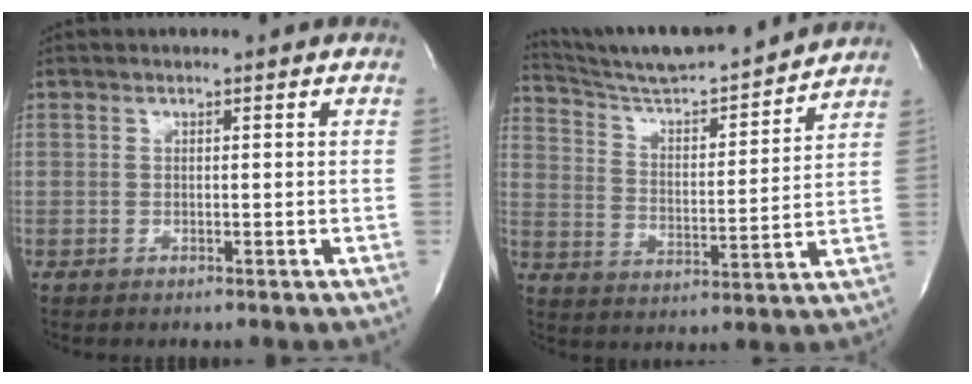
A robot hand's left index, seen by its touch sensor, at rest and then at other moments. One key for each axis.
{"total": 16.1, "fx": 15.2, "fy": 0.5, "fz": 5.2, "tx": -0.095, "ty": -0.009, "tz": 0.245}